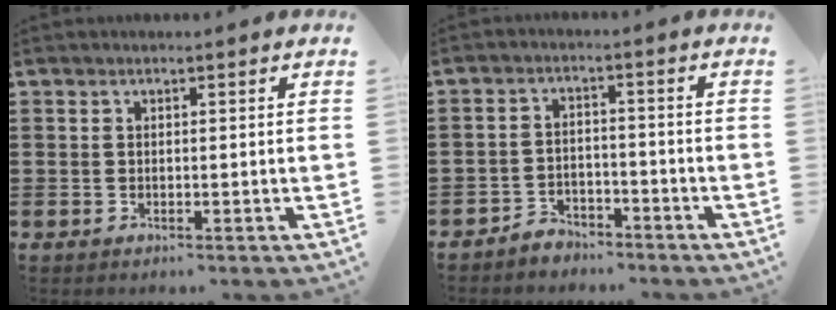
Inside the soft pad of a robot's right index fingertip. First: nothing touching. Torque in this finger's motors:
{"motor_torque": [-0.26, 0.22, 0.12, 0.01]}